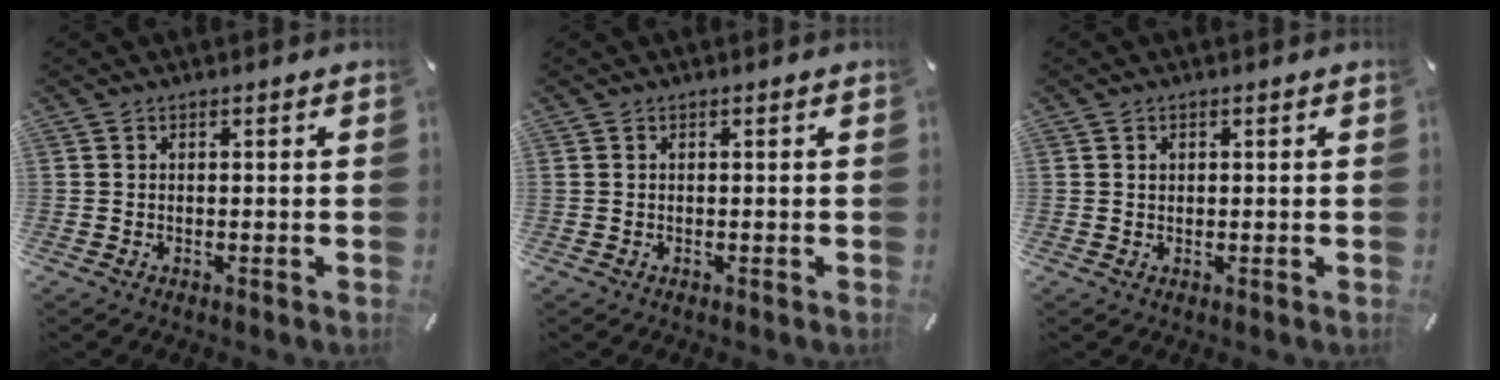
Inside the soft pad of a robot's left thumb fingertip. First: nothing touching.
{"total": 0.0}
{"total": 0.8, "force": [0.2, 0.7, 0.3], "torque": [0.001, -0.002, 0.003]}